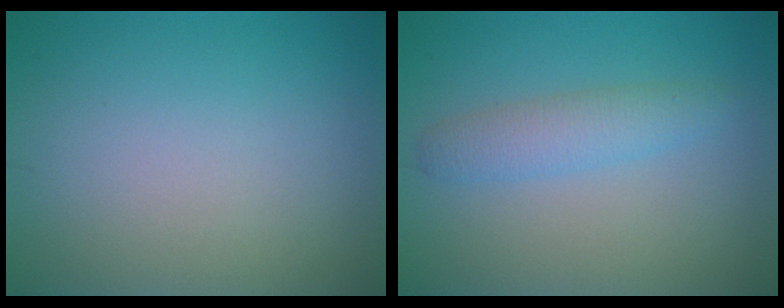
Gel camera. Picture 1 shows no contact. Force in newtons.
{"total": 2.4, "press": 2.4, "slide": 0.1}